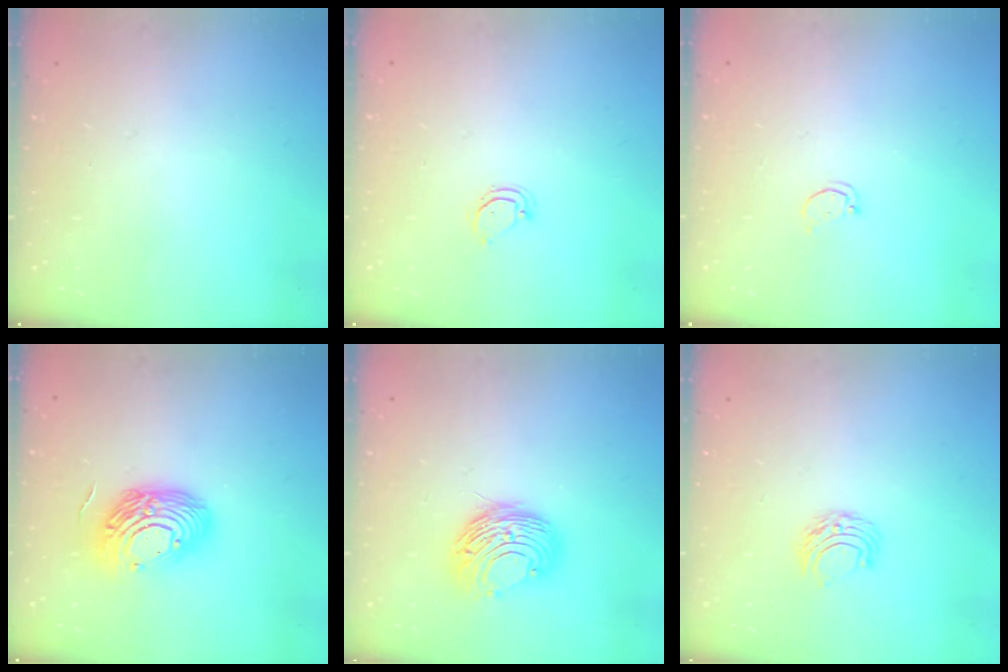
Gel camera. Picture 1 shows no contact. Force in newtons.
{"total": 3.0, "press": 3.0, "slide": 0.2}
{"total": 1.7, "press": 1.7, "slide": 0.2}
{"total": 16.1, "press": 16.0, "slide": 1.8}
{"total": 10.6, "press": 10.6, "slide": 0.5}
{"total": 6.2, "press": 6.2, "slide": 0.5}